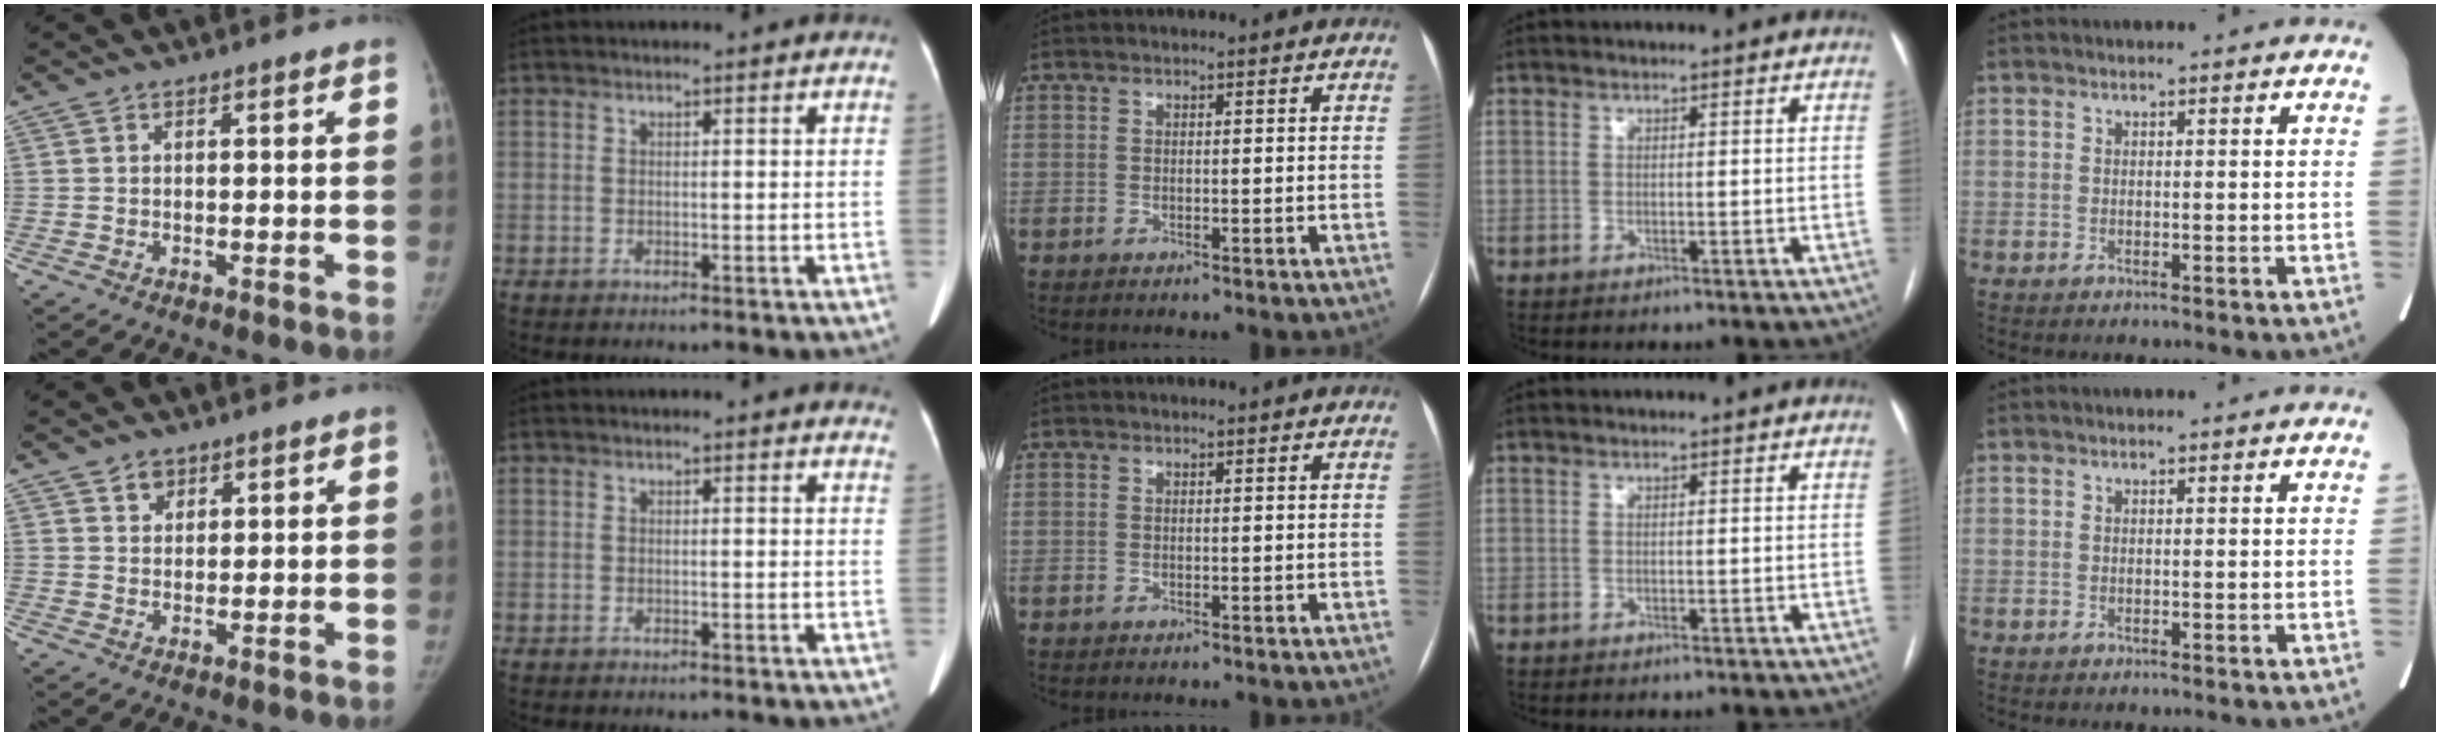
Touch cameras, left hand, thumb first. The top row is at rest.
{"thumb": {"total": 2.5, "force": [1.6, 1.8, 0.6], "torque": [0.005, -0.010, 0.026]}, "index": {"total": 3.4, "force": [3.2, 0.9, 0.6], "torque": [0.003, -0.009, 0.010]}}